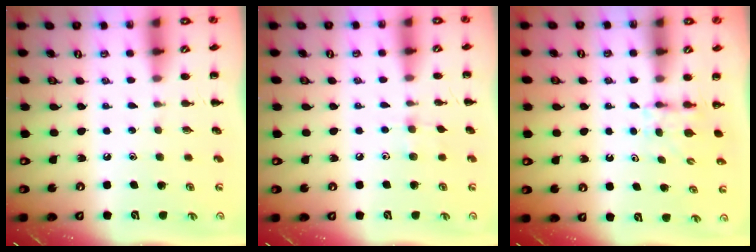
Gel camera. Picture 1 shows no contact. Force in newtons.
{"total": 5.2, "press": 4.9, "slide": 1.7}
{"total": 3.6, "press": 3.3, "slide": 1.3}